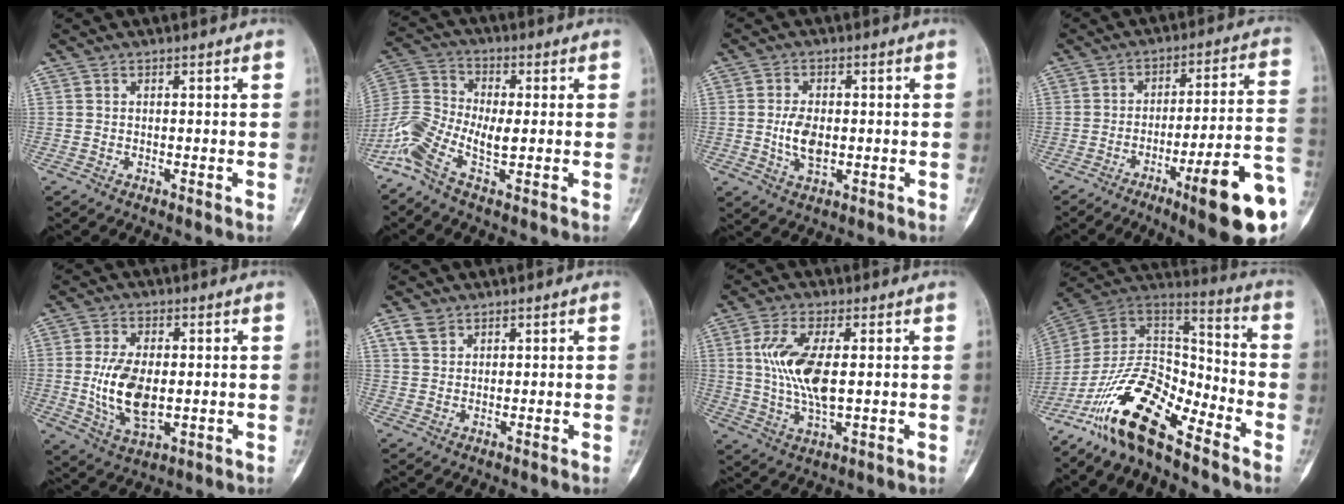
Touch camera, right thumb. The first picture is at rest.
{"total": 9.4, "force": [-3.1, 3.6, 8.1], "torque": [-0.178, 0.023, -0.075]}
{"total": 5.6, "force": [-0.4, 3.2, 4.5], "torque": [-0.078, -0.002, -0.006]}
{"total": 18.6, "force": [-7.7, 2.7, 16.8], "torque": [-0.193, 0.030, -0.106]}
{"total": 11.0, "force": [-0.5, 6.0, 9.3], "torque": [-0.172, -0.008, 0.000]}
{"total": 3.1, "force": [2.0, 2.0, 1.4], "torque": [-0.025, -0.001, 0.043]}
{"total": 11.0, "force": [1.2, 4.2, 10.1], "torque": [-0.214, -0.011, 0.029]}
{"total": 18.7, "force": [-12.3, 6.9, 12.3], "torque": [-0.208, 0.087, -0.228]}